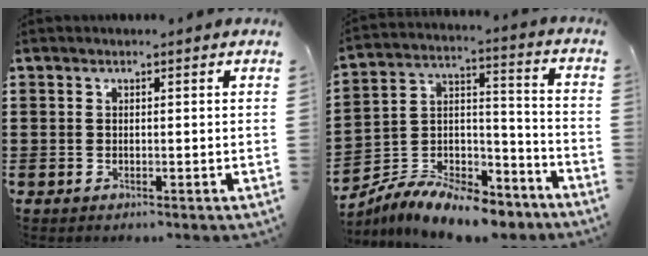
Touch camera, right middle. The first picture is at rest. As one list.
[{"total": 9.0, "force": [-8.3, 1.9, 3.0], "torque": [-0.049, 0.023, -0.162]}]